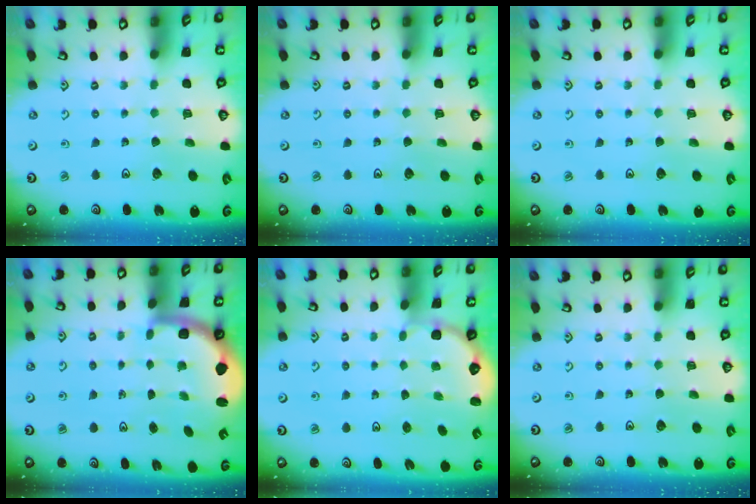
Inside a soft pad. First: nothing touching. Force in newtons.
{"total": 0.0}
{"total": 0.0}
{"total": 3.3, "press": 2.9, "slide": 1.7}
{"total": 2.2, "press": 1.1, "slide": 1.9}
{"total": 0.0}